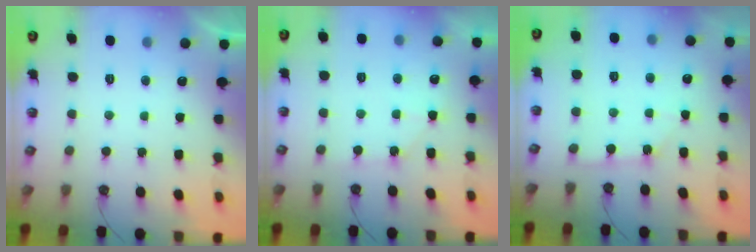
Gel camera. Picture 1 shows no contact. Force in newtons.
{"total": 6.0, "press": 6.0, "slide": 0.8}
{"total": 2.0, "press": 2.0, "slide": 0.3}